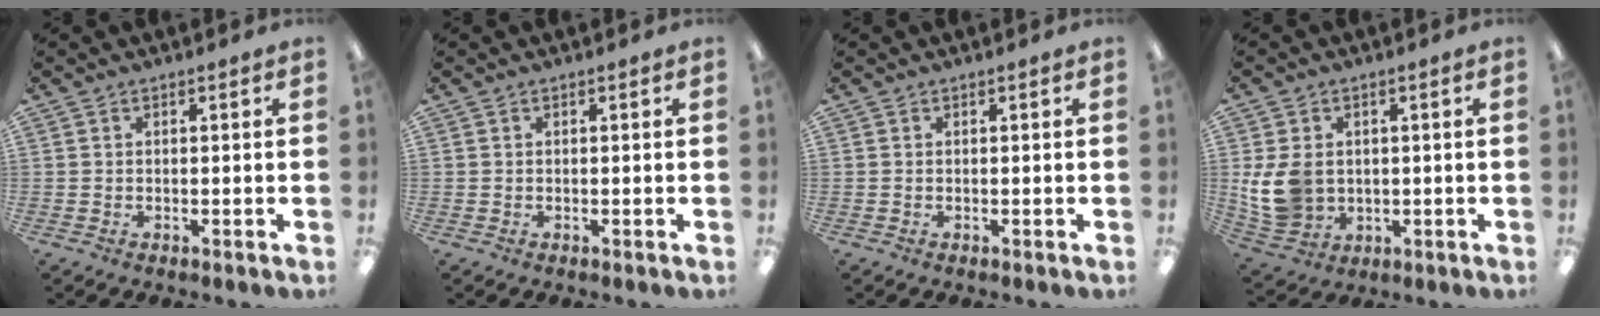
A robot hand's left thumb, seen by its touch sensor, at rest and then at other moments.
{"total": 0.0}
{"total": 0.0}
{"total": 9.7, "force": [0.4, 7.8, 5.7], "torque": [-0.138, 0.011, 0.011]}